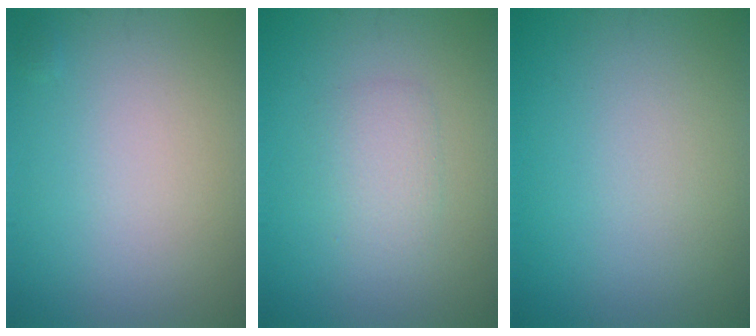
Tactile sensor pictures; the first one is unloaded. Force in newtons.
{"total": 1.9, "press": 1.9, "slide": 0.0}
{"total": 0.0}